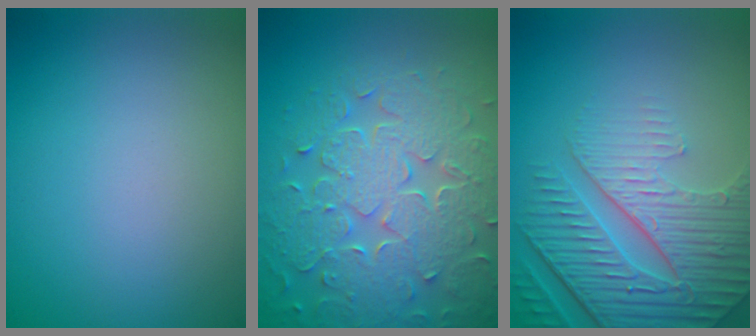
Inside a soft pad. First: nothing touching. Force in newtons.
{"total": 8.8, "press": 6.3, "slide": 6.1}
{"total": 7.8, "press": 5.7, "slide": 5.3}